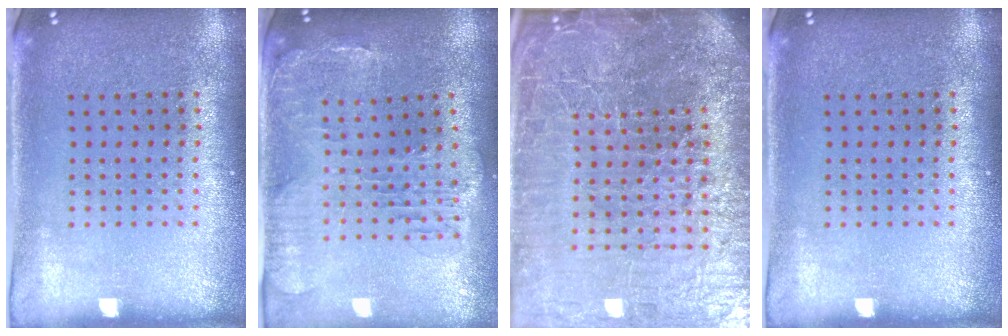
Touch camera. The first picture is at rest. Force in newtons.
{"total": 1.4, "press": 1.4, "slide": 0.4}
{"total": 7.7, "press": 6.7, "slide": 3.9}
{"total": 0.0}